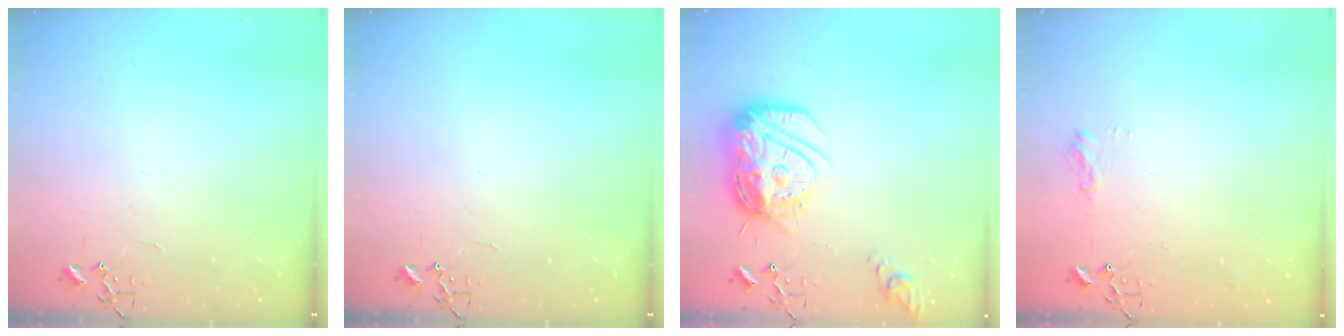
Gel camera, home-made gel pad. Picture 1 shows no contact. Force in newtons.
{"total": 0.0}
{"total": 19.4, "press": 19.3, "slide": 1.7}
{"total": 8.2, "press": 8.2, "slide": 0.9}